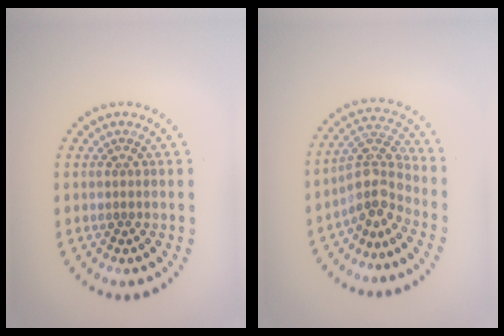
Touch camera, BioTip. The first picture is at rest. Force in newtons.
{"total": 3.9, "press": 2.9, "slide": 2.7}